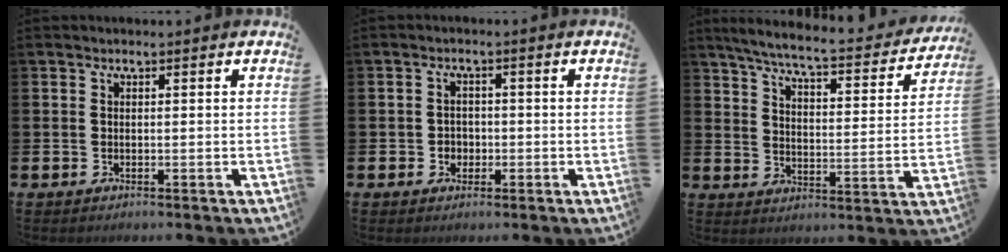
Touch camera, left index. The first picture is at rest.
{"total": 2.0, "force": [-0.5, 1.9, 0.4], "torque": [-0.008, 0.005, -0.015]}
{"total": 6.1, "force": [5.5, 0.5, 2.7], "torque": [-0.071, -0.045, 0.084]}